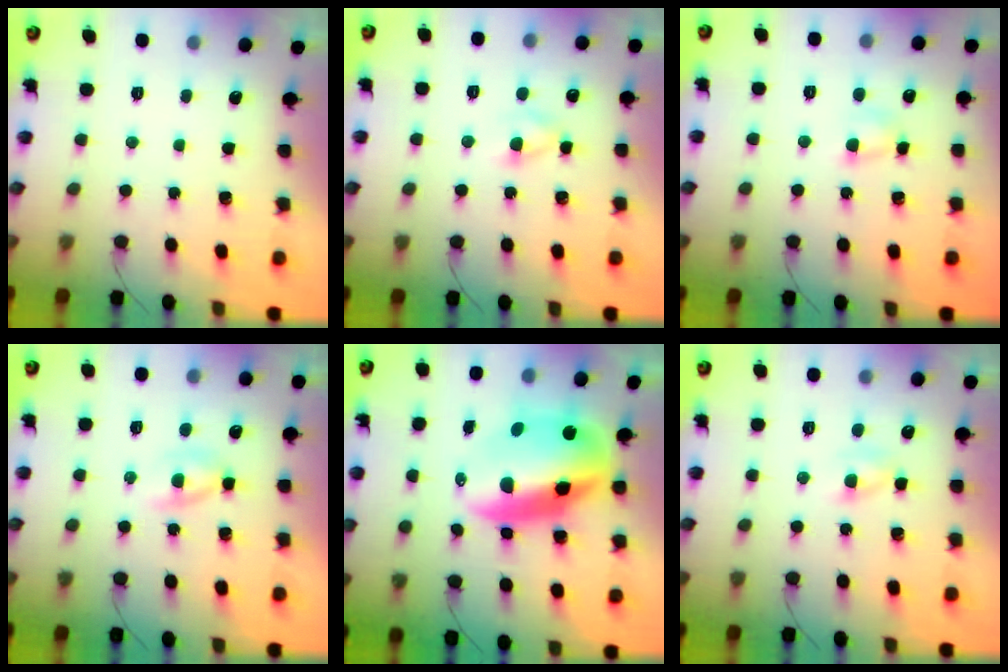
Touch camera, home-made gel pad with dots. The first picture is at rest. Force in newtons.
{"total": 3.2, "press": 3.0, "slide": 1.3}
{"total": 3.9, "press": 3.8, "slide": 1.1}
{"total": 2.6, "press": 2.4, "slide": 1.0}
{"total": 14.8, "press": 14.3, "slide": 3.8}
{"total": 2.4, "press": 2.1, "slide": 1.2}